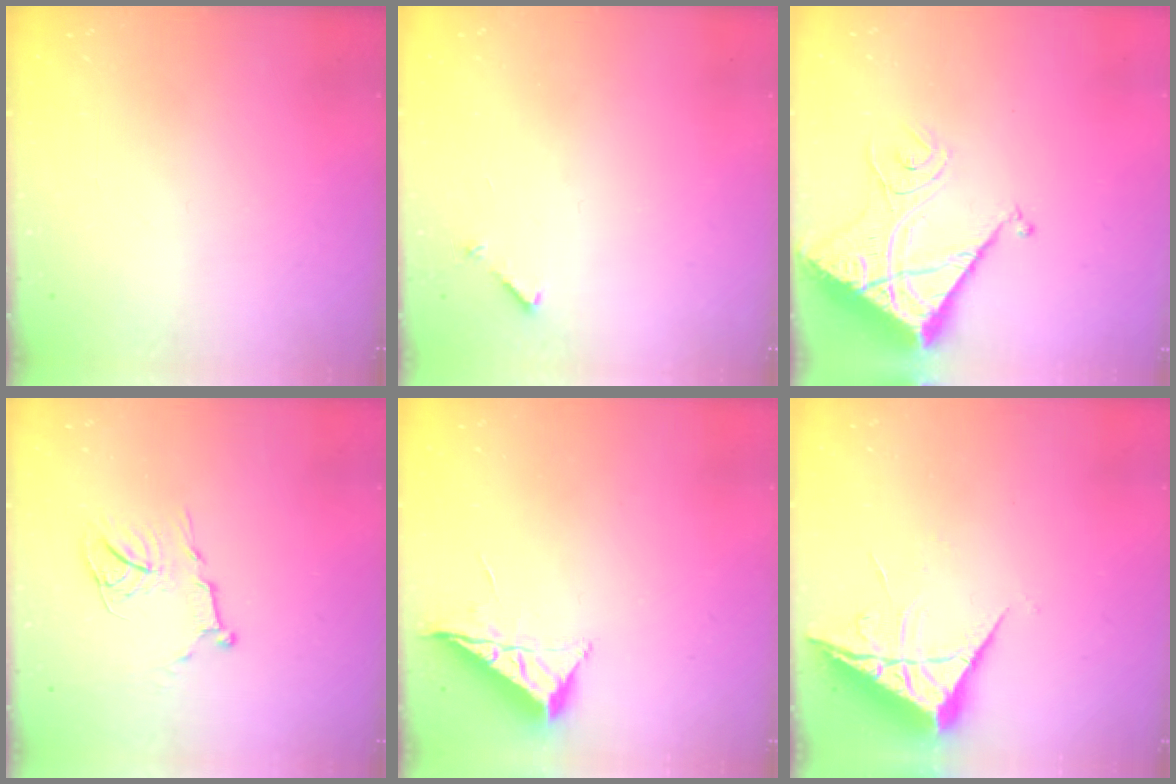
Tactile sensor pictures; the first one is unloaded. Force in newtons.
{"total": 5.0, "press": 4.9, "slide": 0.5}
{"total": 15.5, "press": 15.4, "slide": 1.6}
{"total": 12.1, "press": 12.1, "slide": 0.9}
{"total": 6.1, "press": 6.1, "slide": 0.7}
{"total": 7.6, "press": 7.6, "slide": 0.5}